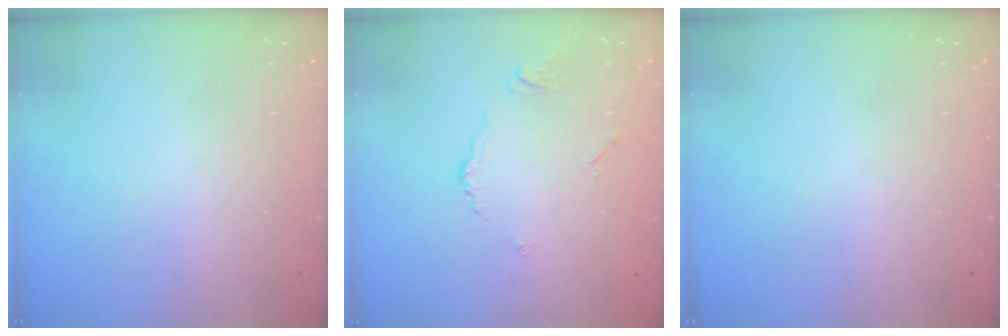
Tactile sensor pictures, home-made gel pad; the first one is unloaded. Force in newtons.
{"total": 3.0, "press": 2.9, "slide": 0.8}
{"total": 0.0}